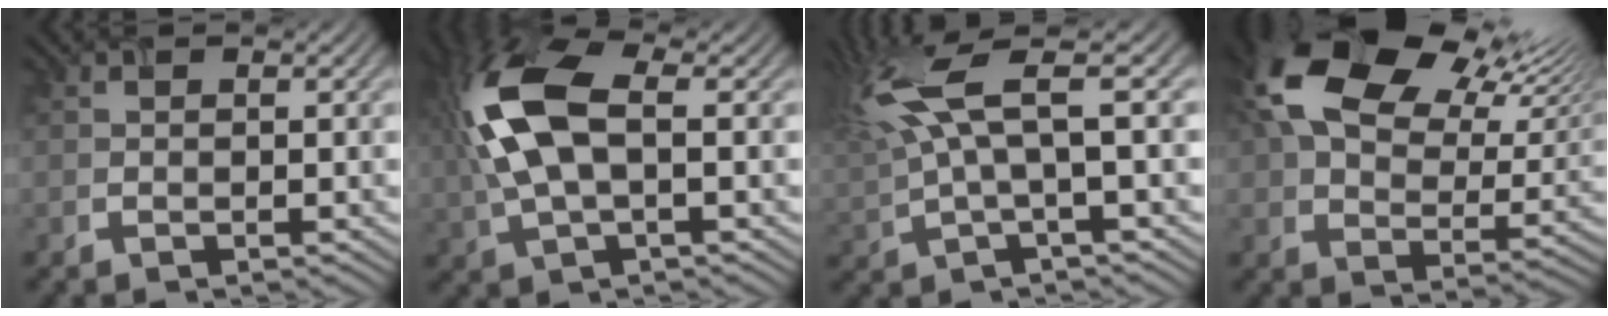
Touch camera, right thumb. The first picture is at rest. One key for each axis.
{"total": 11.4, "fx": 1.3, "fy": 5.6, "fz": 9.8, "tx": -0.254, "ty": 0.010, "tz": 0.026}
{"total": 10.5, "fx": 3.9, "fy": 2.9, "fz": 9.4, "tx": -0.205, "ty": 0.015, "tz": 0.077}
{"total": 19.7, "fx": 10.2, "fy": 11.0, "fz": 12.8, "tx": -0.270, "ty": 0.038, "tz": 0.178}